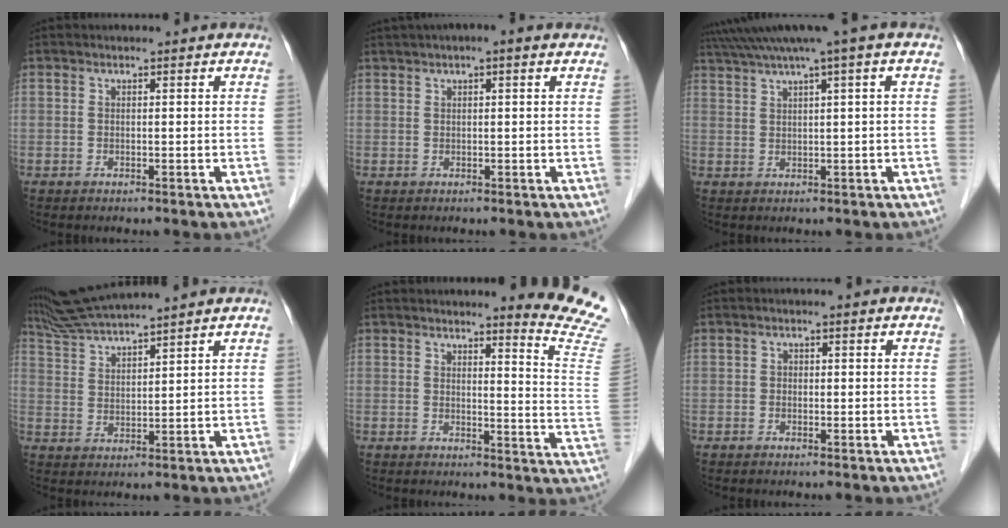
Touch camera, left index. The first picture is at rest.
{"total": 4.3, "force": [2.7, 0.6, 3.3], "torque": [-0.055, 0.030, 0.039]}
{"total": 6.9, "force": [4.6, -1.2, 5.1], "torque": [-0.089, 0.036, 0.077]}
{"total": 8.7, "force": [7.9, -1.2, 3.3], "torque": [-0.066, 0.023, 0.150]}
{"total": 10.6, "force": [10.1, -1.3, 3.0], "torque": [-0.022, -0.104, 0.088]}
{"total": 0.7, "force": [-0.1, 0.5, 0.3], "torque": [-0.003, 0.003, -0.005]}